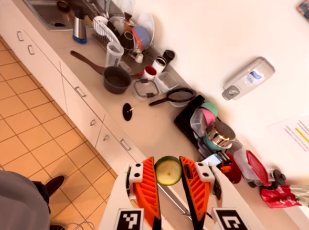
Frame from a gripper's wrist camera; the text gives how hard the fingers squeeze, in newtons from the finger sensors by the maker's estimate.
{"total": 9.6, "left": 9.2, "right": 10.0}